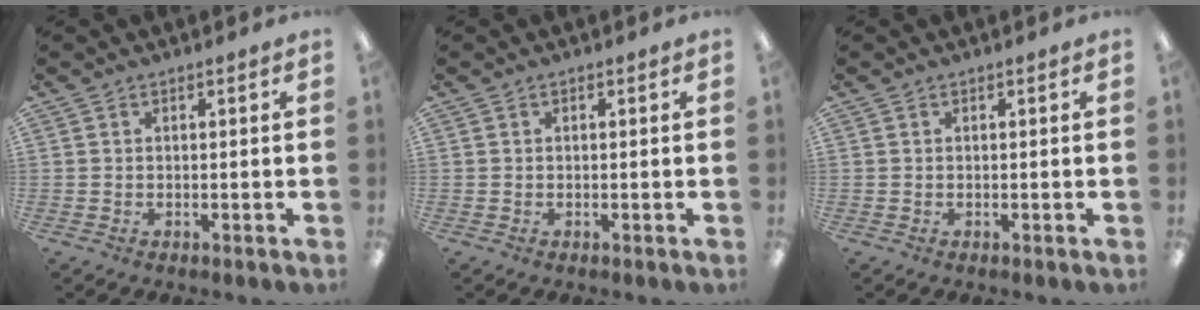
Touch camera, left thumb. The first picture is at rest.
{"total": 0.0}
{"total": 0.0}